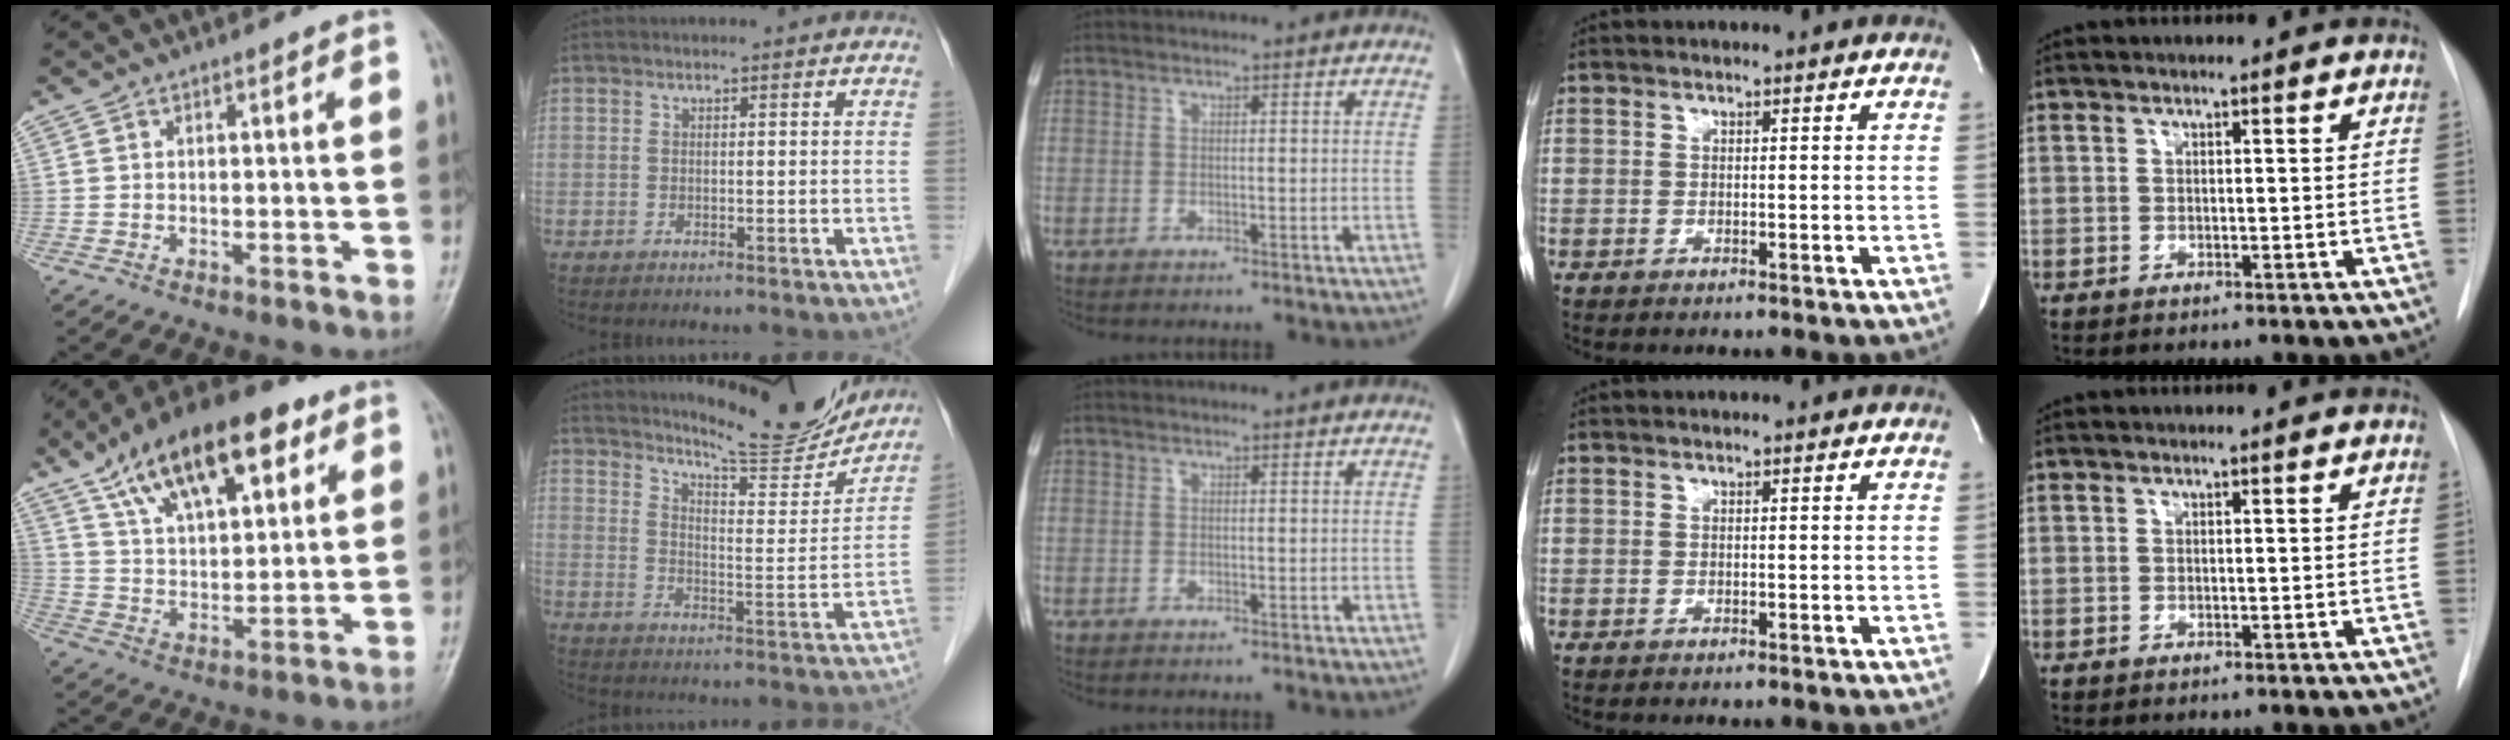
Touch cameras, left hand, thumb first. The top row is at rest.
{"thumb": {"total": 20.1, "force": [10.8, 8.8, 14.4], "torque": [-0.207, -0.022, 0.185]}, "index": {"total": 15.4, "force": [14.7, 0.9, 4.6], "torque": [-0.074, -0.040, 0.199]}}